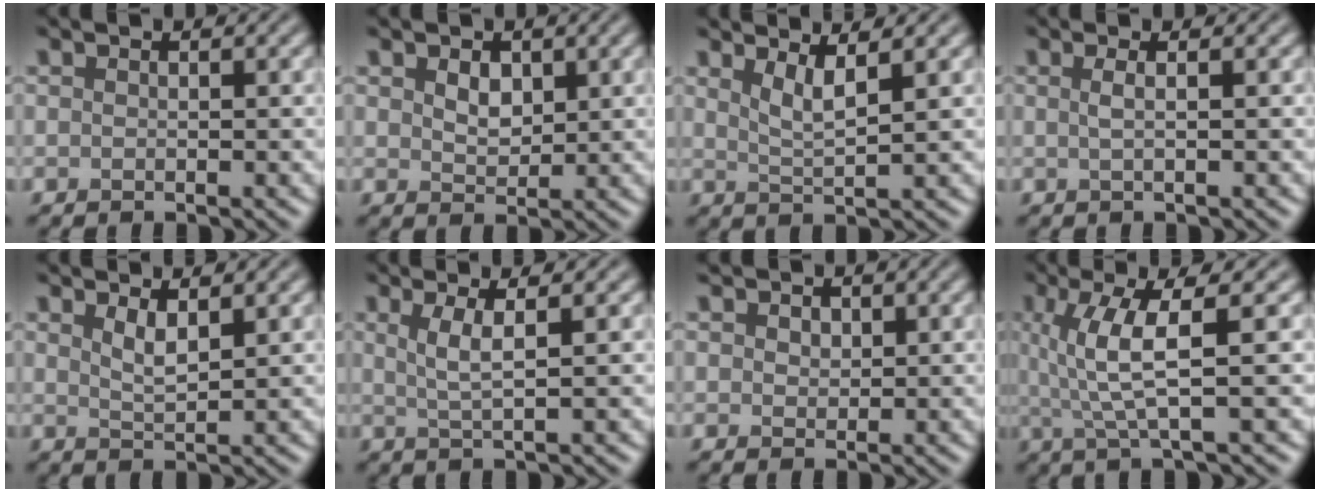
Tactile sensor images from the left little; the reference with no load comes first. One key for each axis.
{"total": 2.0, "fx": 0.9, "fy": 1.3, "fz": 1.2, "tx": -0.025, "ty": -0.002, "tz": 0.018}
{"total": 2.5, "fx": 1.6, "fy": 0.5, "fz": 1.9, "tx": -0.027, "ty": -0.005, "tz": 0.030}
{"total": 1.6, "fx": 0.3, "fy": 0.6, "fz": 1.4, "tx": -0.022, "ty": 0.001, "tz": -0.005}
{"total": 1.9, "fx": 1.3, "fy": 0.5, "fz": 1.4, "tx": -0.028, "ty": -0.004, "tz": 0.026}
{"total": 2.6, "fx": 0.8, "fy": 0.5, "fz": 2.4, "tx": -0.042, "ty": -0.002, "tz": 0.016}
{"total": 1.8, "fx": 1.1, "fy": 1.2, "fz": 0.7, "tx": -0.014, "ty": 0.004, "tz": 0.013}
{"total": 5.2, "fx": 1.0, "fy": 0.9, "fz": 5.0, "tx": -0.102, "ty": 0.006, "tz": 0.020}